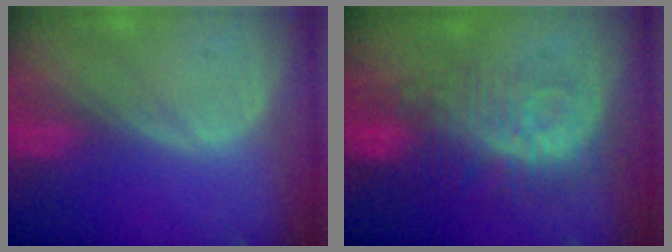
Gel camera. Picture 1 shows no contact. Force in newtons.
{"total": 9.7, "press": 8.7, "slide": 4.1}